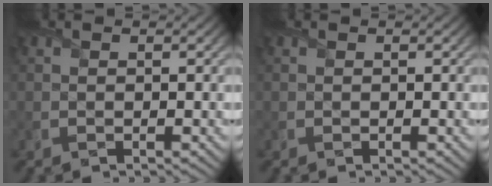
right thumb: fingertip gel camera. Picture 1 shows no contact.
{"total": 0.0}